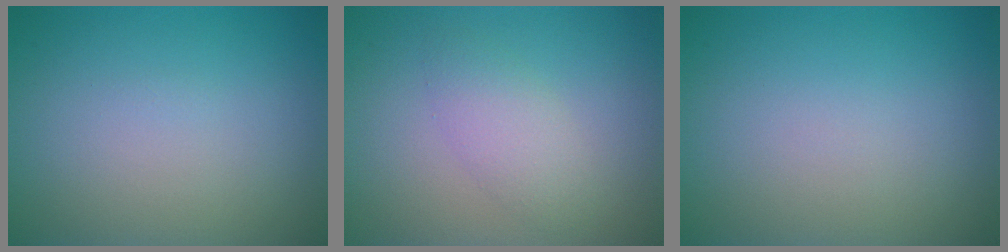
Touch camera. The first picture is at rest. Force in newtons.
{"total": 2.4, "press": 2.4, "slide": 0.2}
{"total": 0.0}